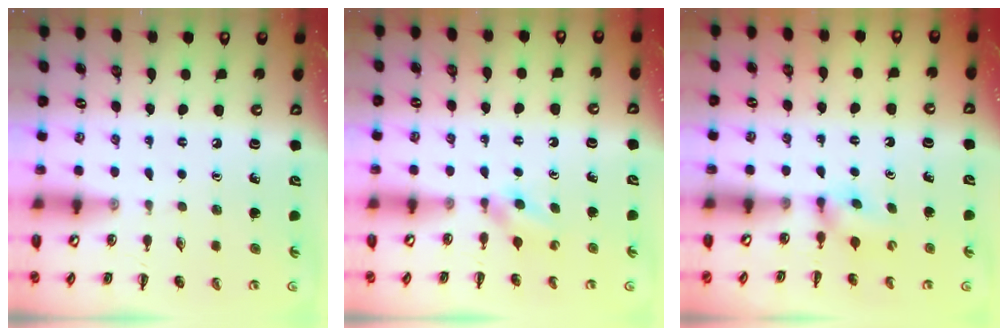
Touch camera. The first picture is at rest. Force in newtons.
{"total": 2.7, "press": 2.5, "slide": 1.0}
{"total": 3.6, "press": 3.4, "slide": 1.1}